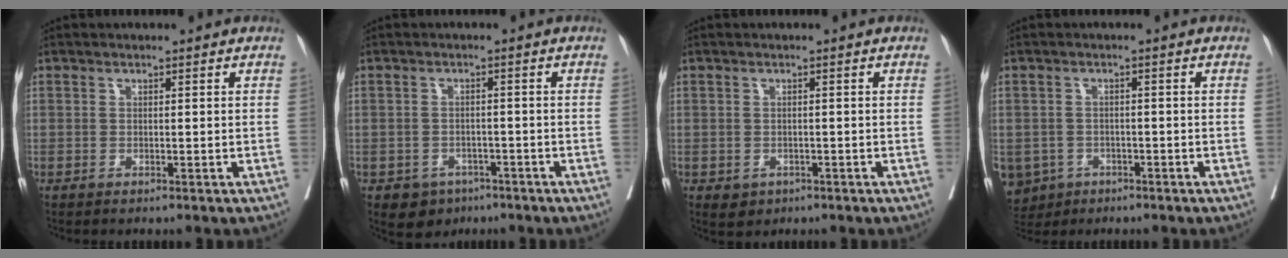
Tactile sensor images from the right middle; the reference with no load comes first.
{"total": 4.0, "force": [-2.5, 3.0, 0.8], "torque": [-0.008, 0.005, -0.030]}
{"total": 2.3, "force": [-1.1, 1.8, 0.7], "torque": [-0.011, -0.001, -0.008]}
{"total": 8.5, "force": [-4.2, 7.0, 2.2], "torque": [-0.071, -0.003, -0.058]}